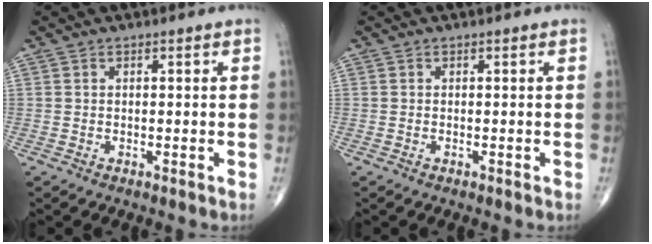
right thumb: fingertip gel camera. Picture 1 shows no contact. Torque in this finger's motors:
{"motor_torque": [1.96, 1.64, -0.02, -0.13, -0.02]}